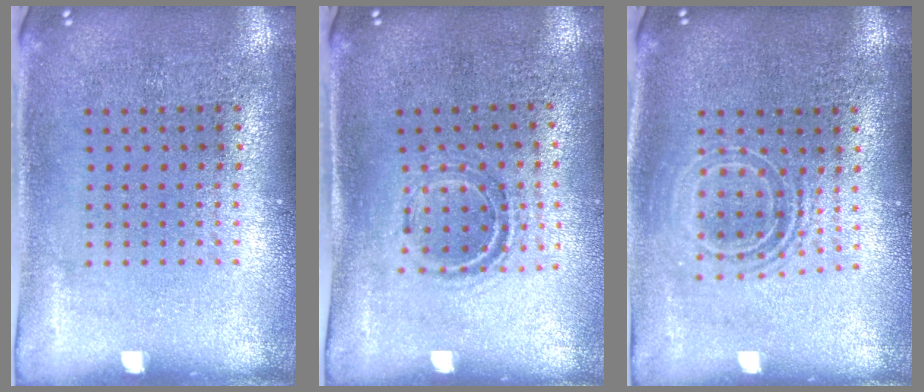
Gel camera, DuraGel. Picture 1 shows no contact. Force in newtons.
{"total": 1.0, "press": 0.9, "slide": 0.3}
{"total": 1.7, "press": 1.3, "slide": 1.1}